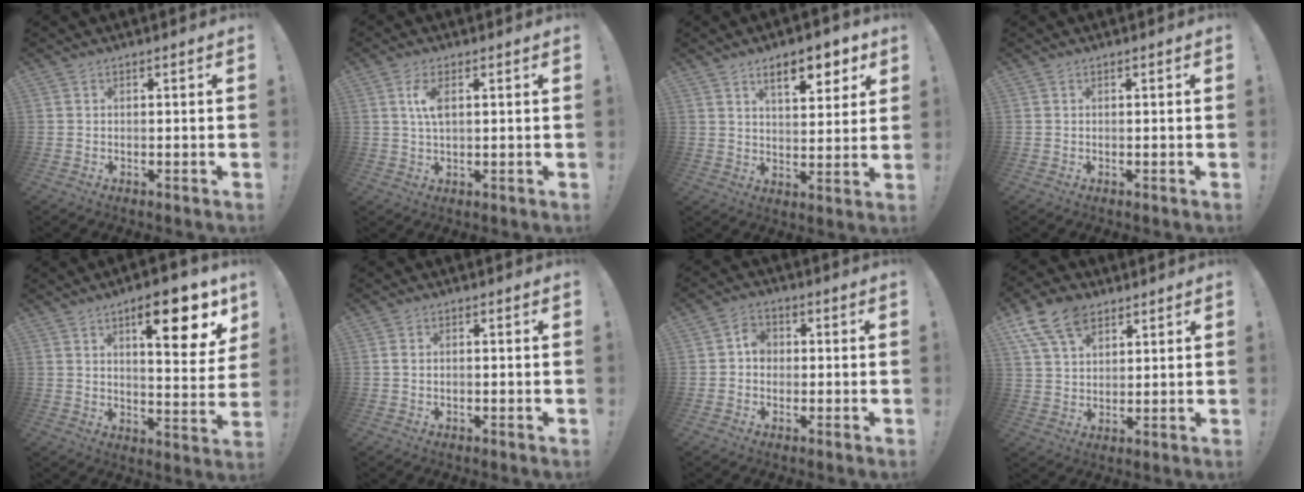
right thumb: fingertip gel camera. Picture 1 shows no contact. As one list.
[{"total": 5.1, "force": [1.3, 2.1, 4.4], "torque": [-0.081, -0.004, 0.016]}, {"total": 10.3, "force": [6.0, 3.8, 7.4], "torque": [-0.098, -0.025, 0.100]}, {"total": 0.0}, {"total": 15.8, "force": [8.2, 4.6, 12.6], "torque": [-0.163, -0.043, 0.122]}, {"total": 0.7, "force": [-0.1, 0.6, 0.4], "torque": [-0.007, 0.004, -0.002]}, {"total": 4.4, "force": [-0.6, 3.8, 2.3], "torque": [-0.028, 0.010, -0.013]}, {"total": 12.5, "force": [7.3, 7.8, 6.6], "torque": [-0.115, -0.025, 0.140]}]